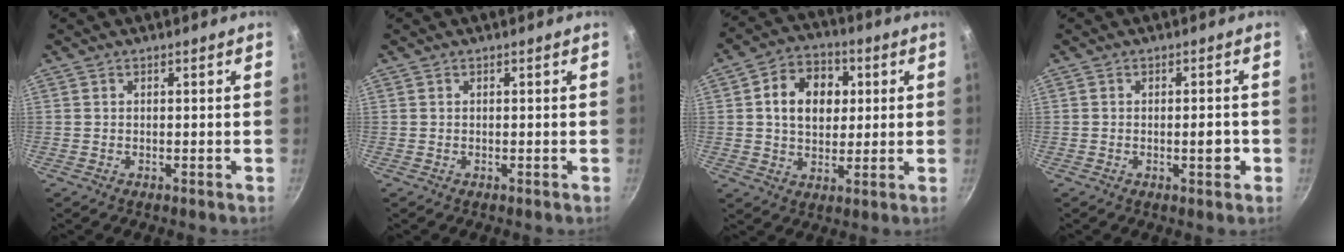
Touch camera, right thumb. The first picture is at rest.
{"total": 0.0}
{"total": 11.9, "force": [2.3, 9.0, 7.5], "torque": [-0.089, 0.008, 0.028]}
{"total": 3.5, "force": [-0.9, 1.2, 3.2], "torque": [-0.030, 0.009, -0.012]}